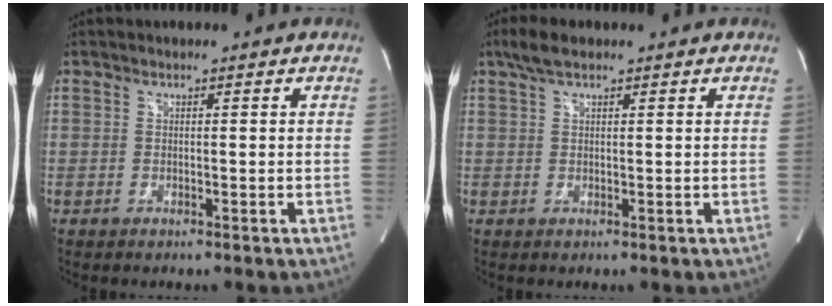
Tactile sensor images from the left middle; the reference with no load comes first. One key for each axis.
{"total": 3.3, "fx": 2.3, "fy": 1.2, "fz": 2.1, "tx": -0.049, "ty": 0.019, "tz": 0.046}